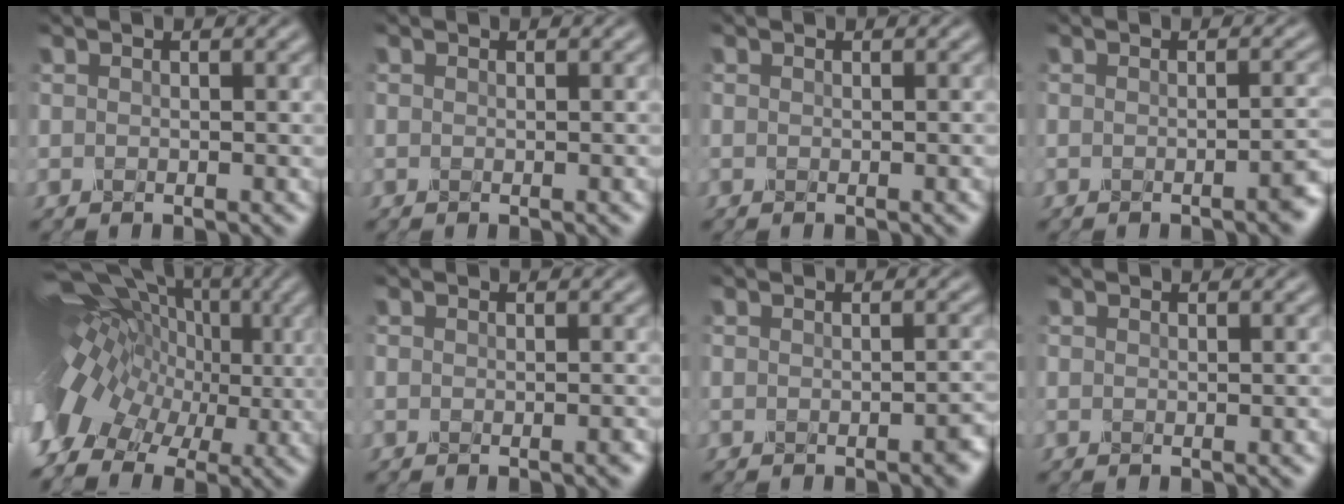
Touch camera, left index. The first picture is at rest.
{"total": 0.6, "force": [-0.1, 0.2, 0.5], "torque": [-0.003, -0.003, -0.001]}
{"total": 0.9, "force": [-0.2, 0.4, 0.8], "torque": [-0.003, -0.002, -0.002]}
{"total": 2.6, "force": [-1.2, 0.8, 2.1], "torque": [-0.017, 0.003, -0.022]}
{"total": 11.0, "force": [0.5, 8.3, 7.2], "torque": [-0.123, 0.012, 0.004]}
{"total": 1.5, "force": [-0.5, 0.7, 1.2], "torque": [0.001, 0.006, -0.010]}
{"total": 2.0, "force": [-1.1, 0.5, 1.6], "torque": [-0.018, 0.002, -0.017]}
{"total": 1.5, "force": [-0.2, 0.7, 1.3], "torque": [0.000, 0.003, -0.004]}